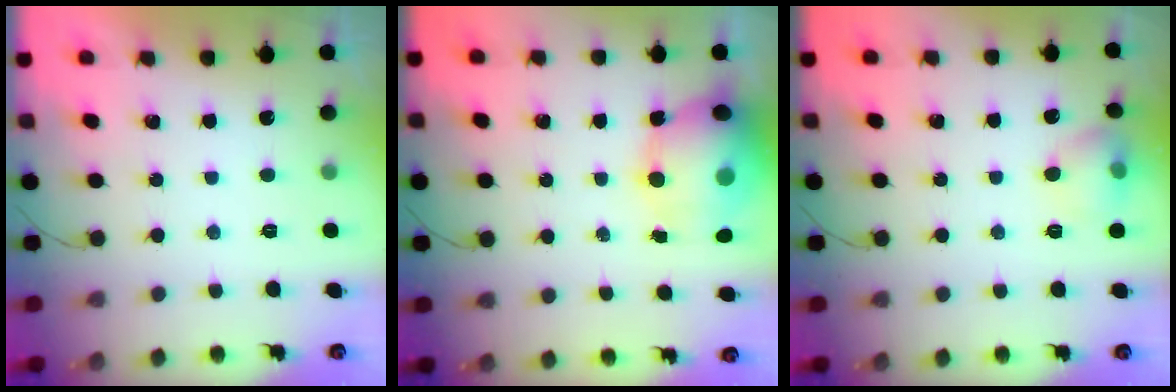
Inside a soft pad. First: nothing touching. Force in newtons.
{"total": 15.9, "press": 15.3, "slide": 4.4}
{"total": 7.9, "press": 7.8, "slide": 1.3}